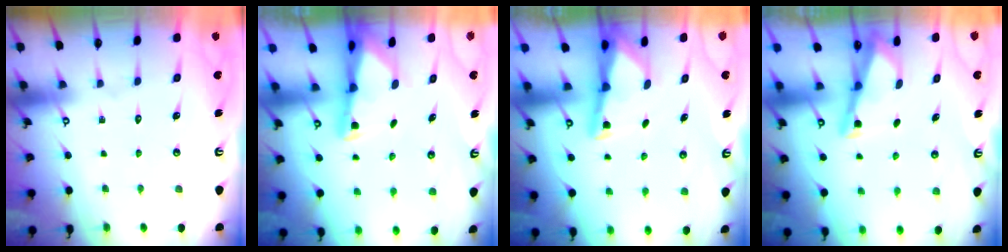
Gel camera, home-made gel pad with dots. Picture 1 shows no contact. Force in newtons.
{"total": 2.5, "press": 2.4, "slide": 0.5}
{"total": 3.0, "press": 3.0, "slide": 0.3}
{"total": 2.9, "press": 2.9, "slide": 0.3}